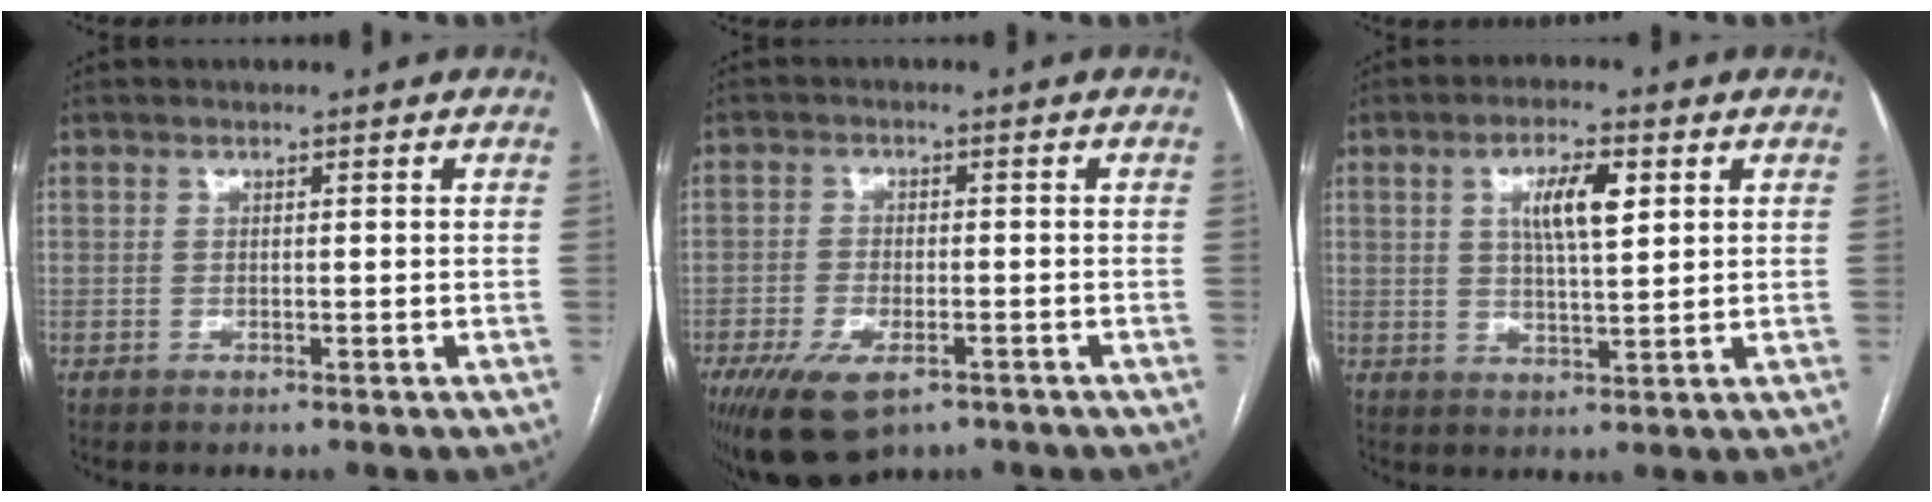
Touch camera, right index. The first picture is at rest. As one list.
[{"total": 8.9, "force": [-5.4, 4.0, 5.9], "torque": [-0.106, -0.013, -0.086]}, {"total": 6.6, "force": [2.2, 1.6, 6.0], "torque": [-0.108, 0.006, 0.039]}]